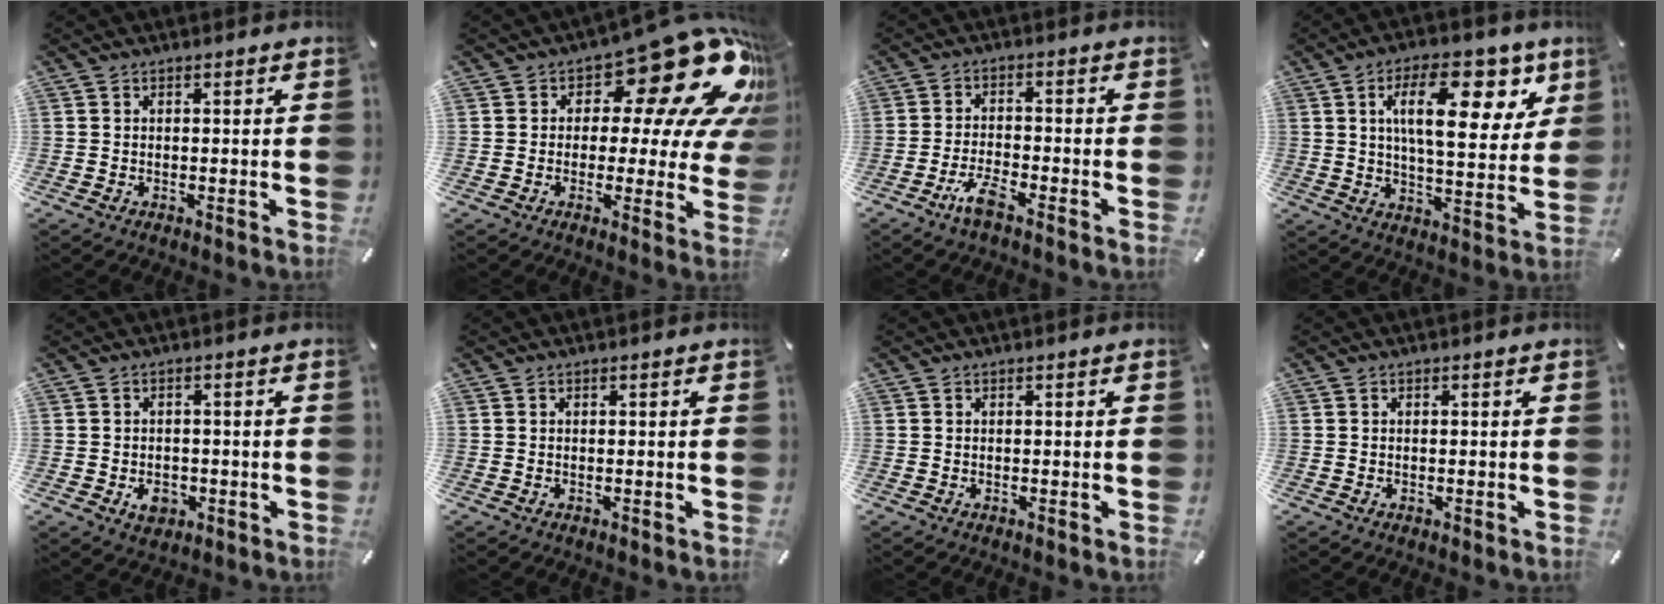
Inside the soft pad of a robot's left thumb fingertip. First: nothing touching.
{"total": 20.0, "force": [11.1, 8.6, 14.2], "torque": [-0.182, -0.089, 0.176]}
{"total": 5.6, "force": [-3.9, 1.3, 3.7], "torque": [-0.085, 0.007, -0.074]}
{"total": 19.4, "force": [8.0, 8.6, 15.4], "torque": [-0.236, -0.014, 0.125]}
{"total": 5.0, "force": [-1.6, 3.8, 2.7], "torque": [-0.042, 0.003, -0.026]}
{"total": 0.0}
{"total": 0.0}
{"total": 0.0}